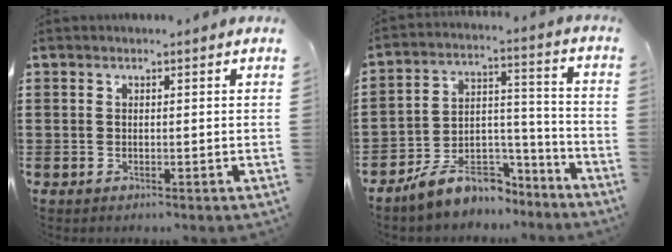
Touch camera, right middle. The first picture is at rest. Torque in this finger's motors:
{"motor_torque": [2.14, 0.00, 0.72, 0.18]}